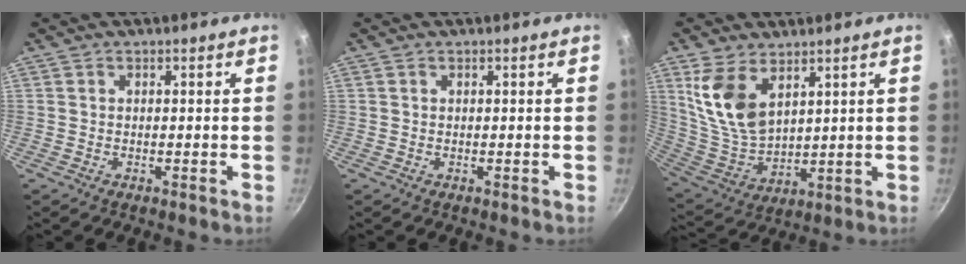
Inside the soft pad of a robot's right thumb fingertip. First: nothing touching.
{"total": 0.0}
{"total": 12.4, "force": [5.9, 7.0, 8.3], "torque": [-0.153, -0.041, 0.133]}